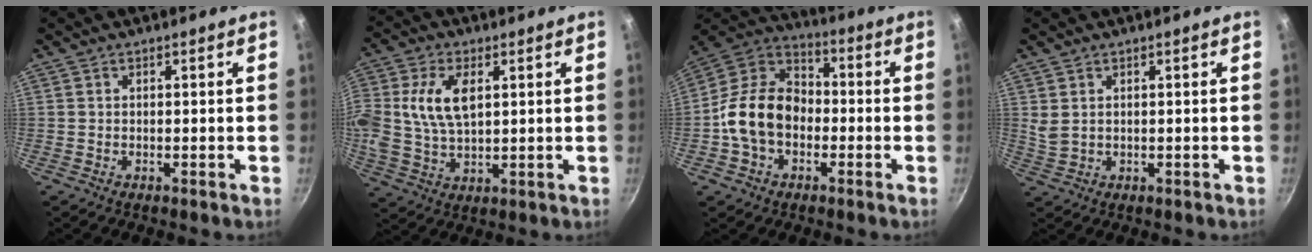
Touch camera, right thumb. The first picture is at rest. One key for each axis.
{"total": 11.4, "fx": 2.5, "fy": 6.5, "fz": 9.1, "tx": -0.189, "ty": 0.003, "tz": 0.053}
{"total": 15.3, "fx": -2.7, "fy": 11.2, "fz": 9.9, "tx": -0.166, "ty": 0.039, "tz": -0.059}
{"total": 2.4, "fx": 1.0, "fy": 1.4, "fz": 1.7, "tx": -0.037, "ty": -0.002, "tz": 0.029}